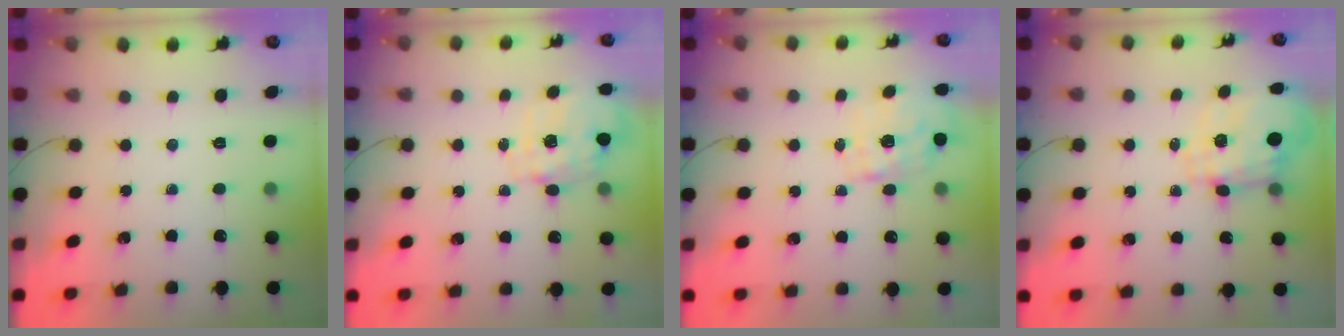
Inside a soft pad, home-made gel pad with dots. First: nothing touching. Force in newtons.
{"total": 2.7, "press": 2.6, "slide": 0.9}
{"total": 2.2, "press": 2.2, "slide": 0.4}
{"total": 3.4, "press": 3.1, "slide": 1.4}